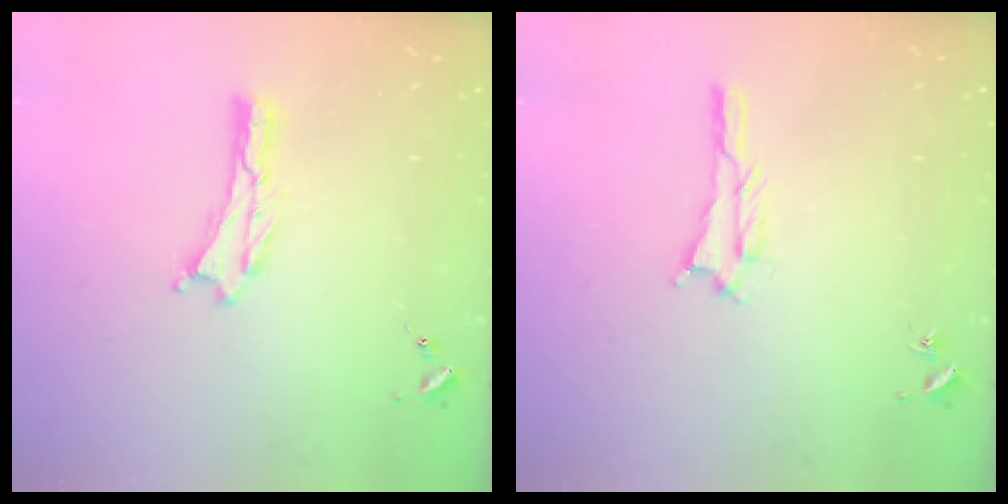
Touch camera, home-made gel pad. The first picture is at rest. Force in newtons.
{"total": 1.7, "press": 1.7, "slide": 0.2}